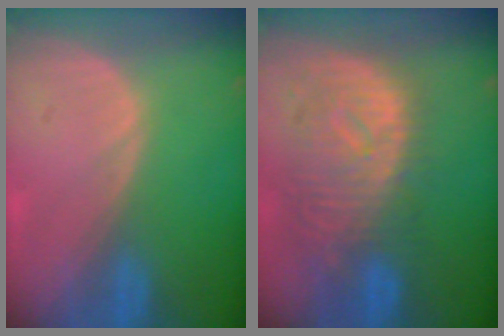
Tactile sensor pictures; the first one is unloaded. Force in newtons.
{"total": 10.9, "press": 9.8, "slide": 4.8}